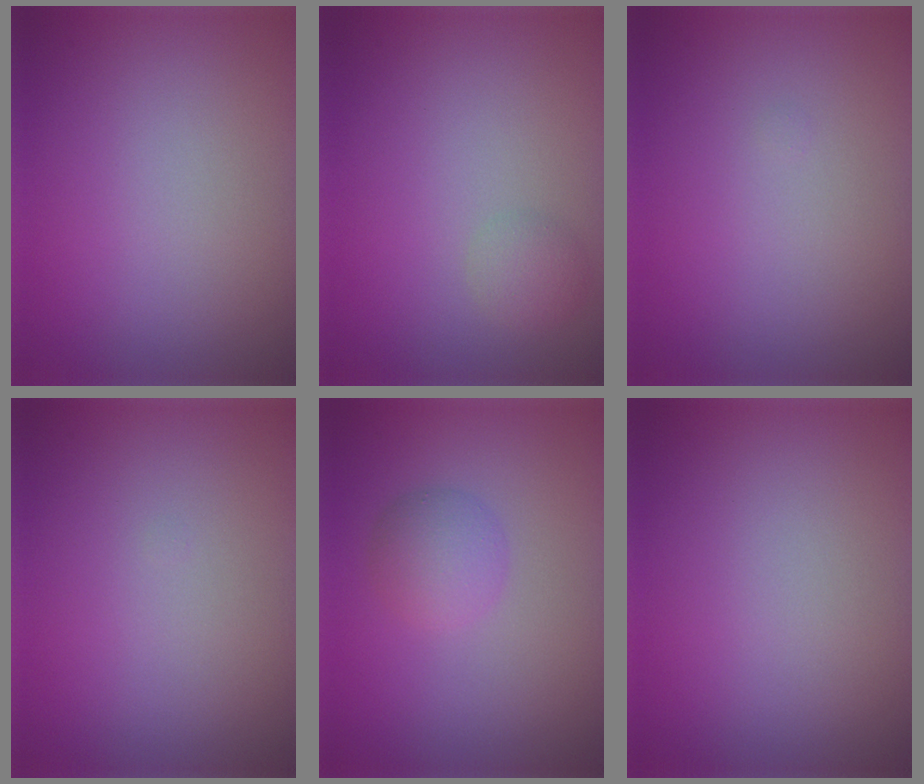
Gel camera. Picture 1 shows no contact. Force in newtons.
{"total": 1.5, "press": 1.5, "slide": 0.1}
{"total": 0.0}
{"total": 0.0}
{"total": 2.5, "press": 2.5, "slide": 0.1}
{"total": 0.0}